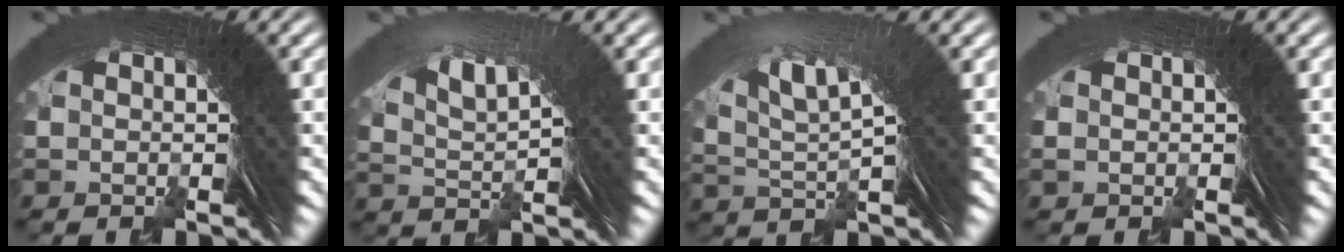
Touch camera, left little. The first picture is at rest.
{"total": 3.3, "force": [2.1, 0.0, 2.5], "torque": [-0.039, 0.011, 0.041]}
{"total": 4.3, "force": [2.1, 0.7, 3.7], "torque": [-0.065, 0.007, 0.041]}
{"total": 0.0}